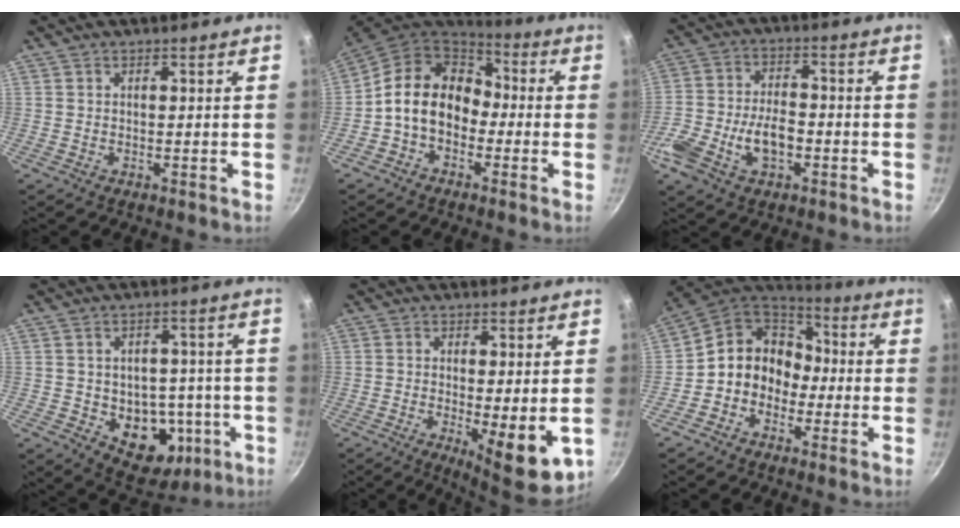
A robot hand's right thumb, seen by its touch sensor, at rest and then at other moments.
{"total": 14.5, "force": [-1.5, 11.2, 9.0], "torque": [-0.124, 0.050, -0.047]}
{"total": 11.9, "force": [-4.0, 7.0, 8.7], "torque": [-0.163, 0.035, -0.078]}
{"total": 12.1, "force": [-3.4, 8.9, 7.5], "torque": [-0.054, 0.011, -0.032]}
{"total": 9.6, "force": [-1.7, 2.6, 9.1], "torque": [-0.116, -0.014, -0.012]}
{"total": 11.7, "force": [-2.3, 10.1, 5.5], "torque": [-0.047, 0.048, -0.066]}